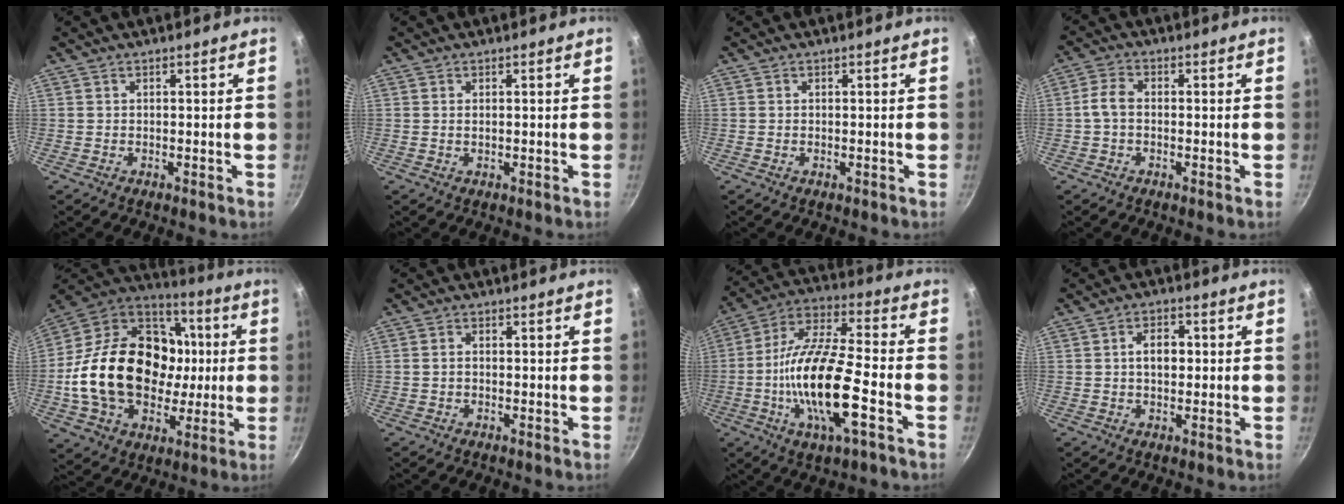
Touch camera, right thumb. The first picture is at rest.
{"total": 0.7, "force": [0.2, 0.3, 0.6], "torque": [-0.011, 0.000, 0.003]}
{"total": 0.0}
{"total": 4.1, "force": [-0.3, 2.3, 3.3], "torque": [-0.077, 0.015, -0.014]}
{"total": 30.7, "force": [0.1, 22.4, 20.9], "torque": [-0.350, 0.035, 0.012]}
{"total": 1.4, "force": [-0.1, 1.1, 0.9], "torque": [-0.017, 0.007, -0.004]}
{"total": 19.1, "force": [-5.1, 5.9, 17.5], "torque": [-0.332, 0.026, -0.110]}
{"total": 5.1, "force": [0.4, 3.4, 3.9], "torque": [-0.044, 0.011, 0.002]}